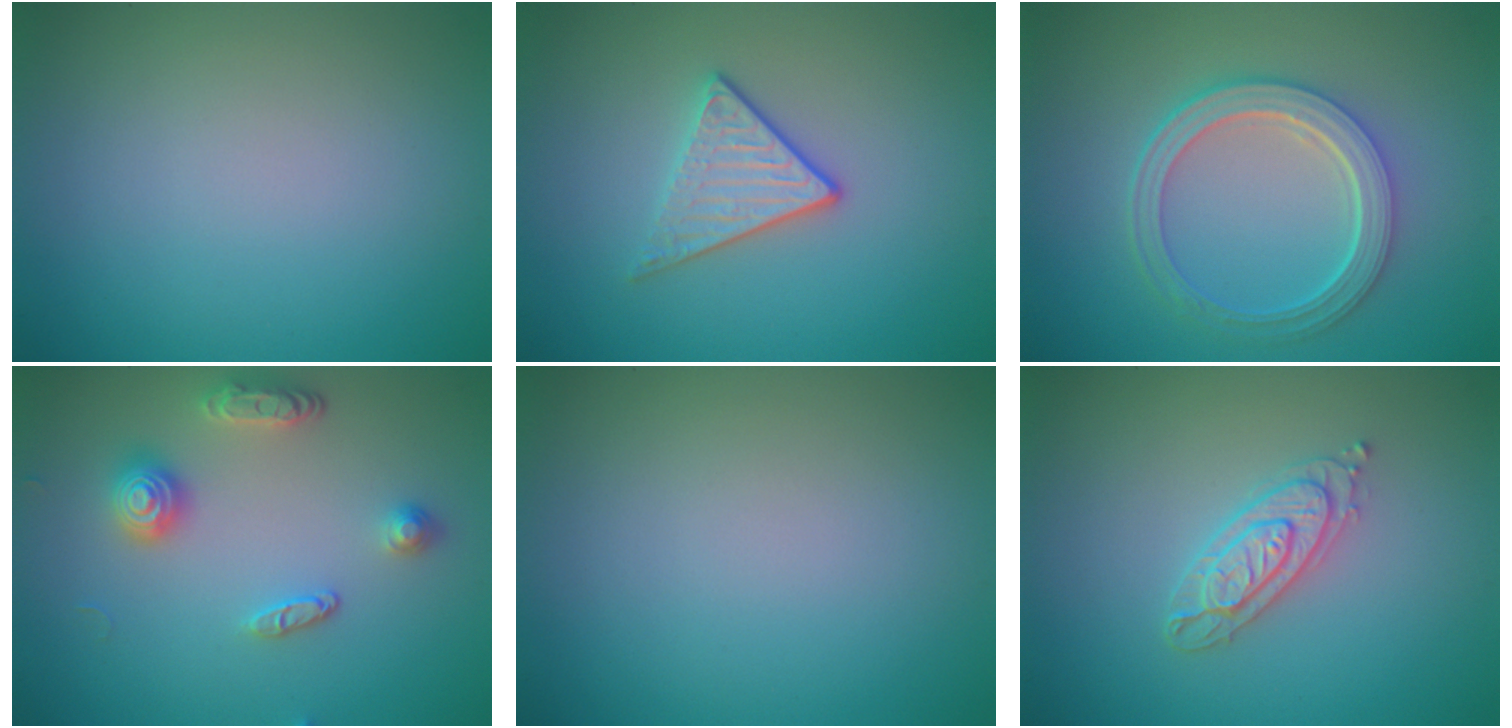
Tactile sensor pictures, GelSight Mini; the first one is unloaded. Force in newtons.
{"total": 2.9, "press": 2.6, "slide": 1.4}
{"total": 5.2, "press": 3.9, "slide": 3.5}
{"total": 3.1, "press": 2.9, "slide": 1.2}
{"total": 0.0}
{"total": 2.6, "press": 2.5, "slide": 0.5}